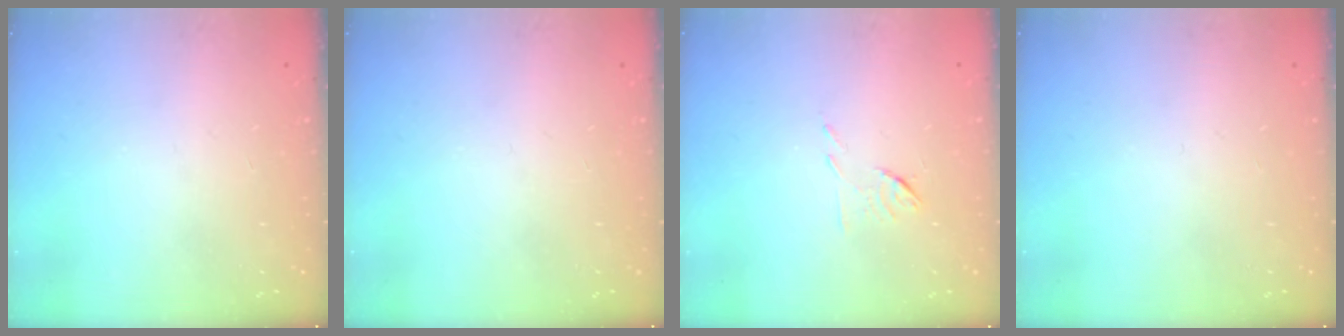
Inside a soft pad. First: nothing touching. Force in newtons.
{"total": 0.0}
{"total": 6.0, "press": 6.0, "slide": 0.7}
{"total": 0.0}